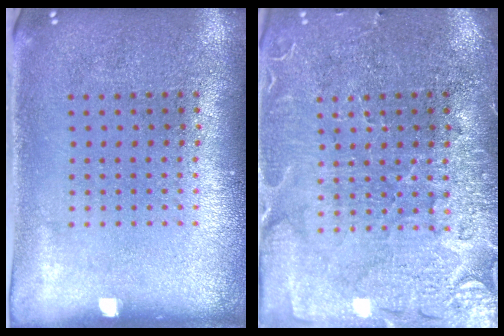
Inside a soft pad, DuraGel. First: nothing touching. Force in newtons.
{"total": 3.6, "press": 3.4, "slide": 1.2}